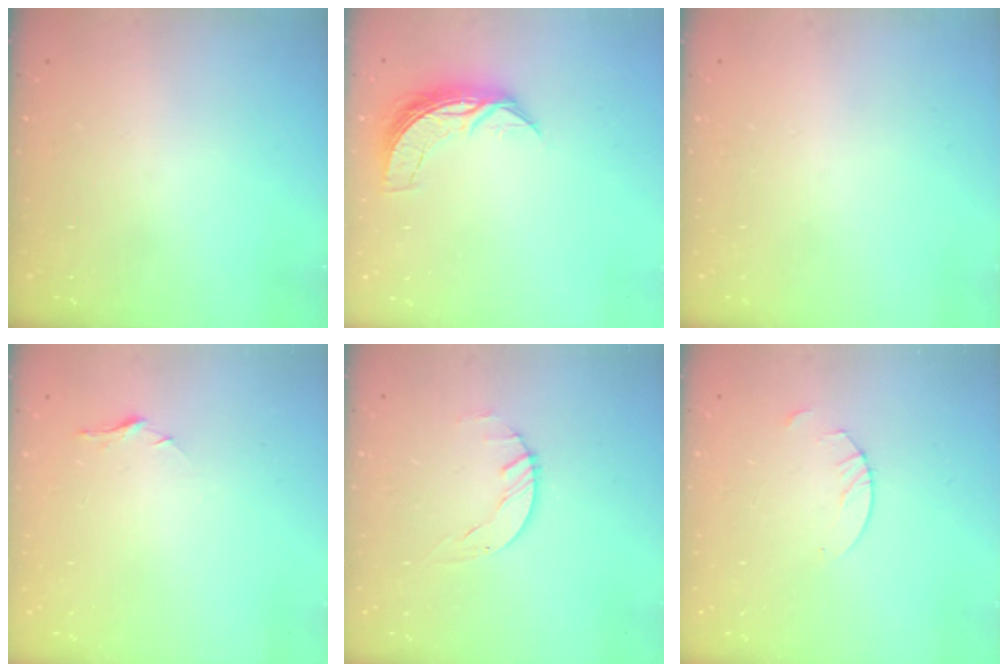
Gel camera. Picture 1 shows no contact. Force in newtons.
{"total": 7.1, "press": 7.1, "slide": 0.4}
{"total": 0.0}
{"total": 5.7, "press": 5.6, "slide": 0.6}
{"total": 1.5, "press": 1.5, "slide": 0.2}
{"total": 2.7, "press": 2.7, "slide": 0.2}